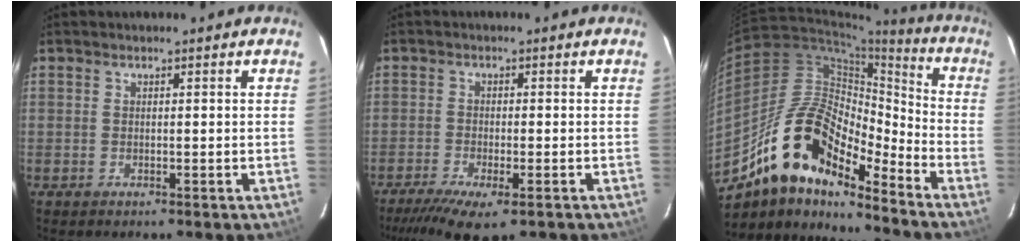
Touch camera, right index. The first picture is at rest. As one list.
[{"total": 9.3, "force": [-6.7, 2.3, 6.1], "torque": [-0.135, -0.036, -0.111]}, {"total": 19.2, "force": [-13.8, 6.9, 11.5], "torque": [-0.199, -0.001, -0.267]}]